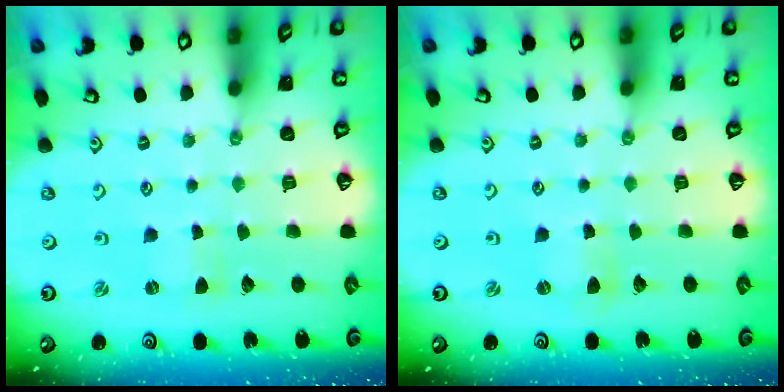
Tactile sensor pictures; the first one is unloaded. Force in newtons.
{"total": 1.6, "press": 1.6, "slide": 0.3}